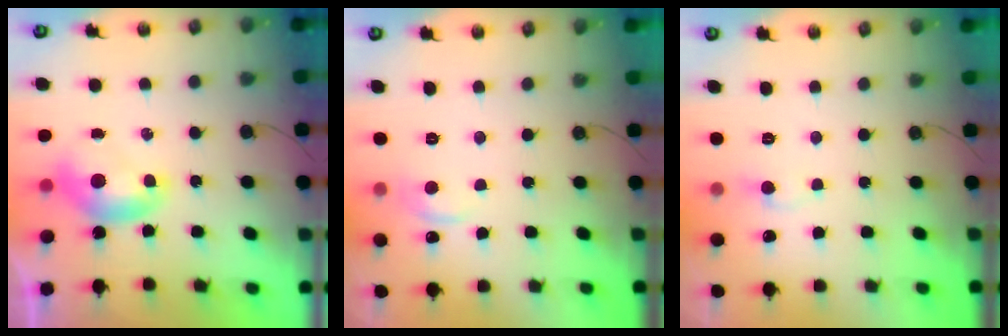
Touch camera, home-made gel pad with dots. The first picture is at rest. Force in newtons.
{"total": 1.6, "press": 1.3, "slide": 0.8}
{"total": 1.5, "press": 1.4, "slide": 0.7}